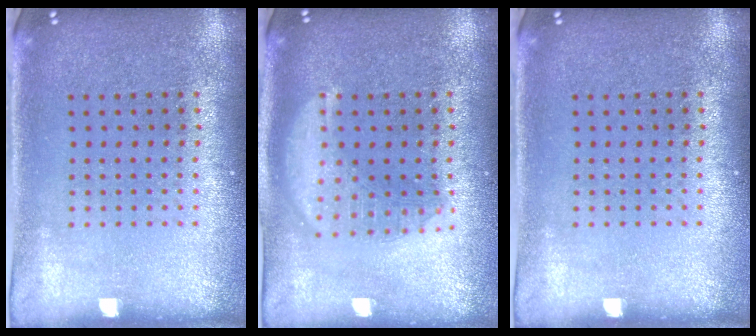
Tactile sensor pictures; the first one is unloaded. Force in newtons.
{"total": 3.1, "press": 3.1, "slide": 0.3}
{"total": 0.0}